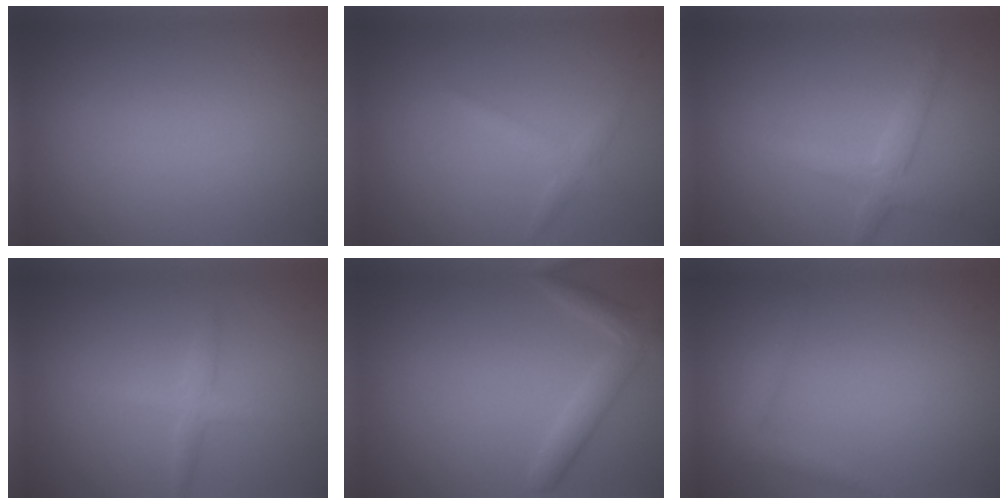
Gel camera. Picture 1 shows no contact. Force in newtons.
{"total": 1.3, "press": 1.3, "slide": 0.0}
{"total": 2.4, "press": 2.4, "slide": 0.1}
{"total": 1.8, "press": 1.8, "slide": 0.0}
{"total": 2.3, "press": 2.3, "slide": 0.1}
{"total": 1.5, "press": 1.5, "slide": 0.1}